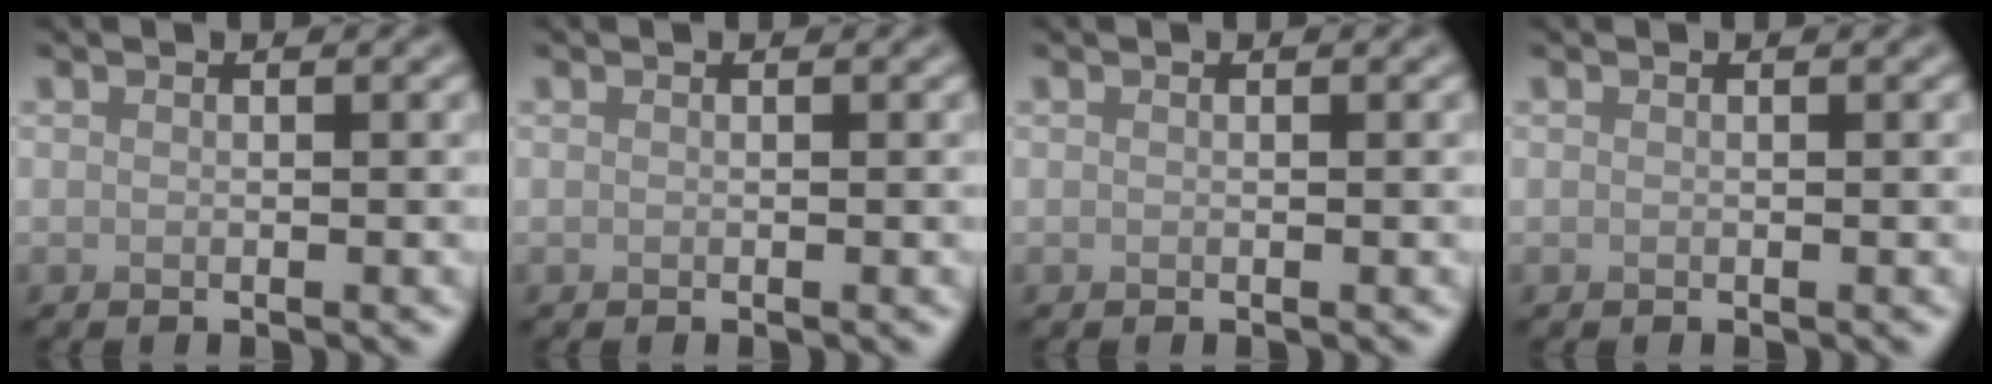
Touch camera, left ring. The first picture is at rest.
{"total": 0.0}
{"total": 0.0}
{"total": 0.0}